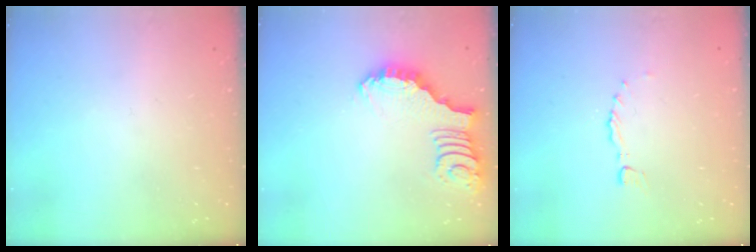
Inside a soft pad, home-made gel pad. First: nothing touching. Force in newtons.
{"total": 2.7, "press": 2.7, "slide": 0.1}
{"total": 0.0}